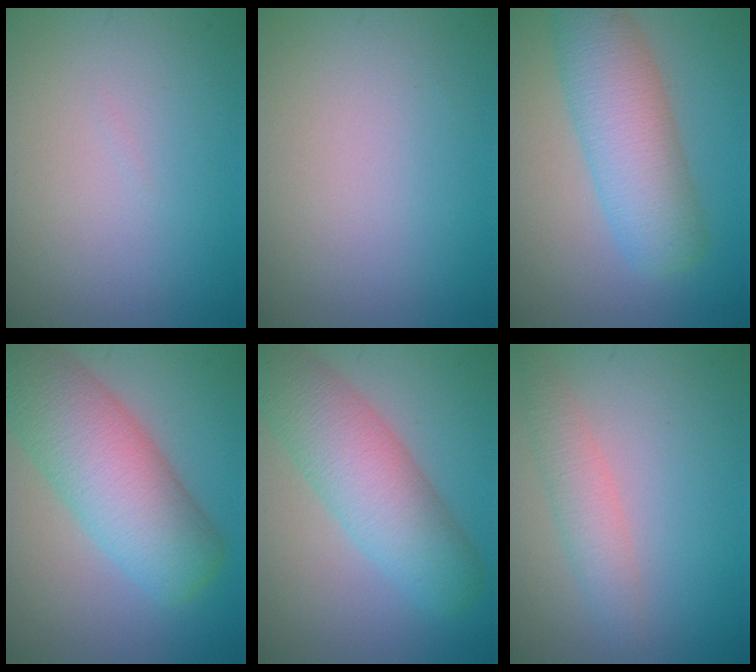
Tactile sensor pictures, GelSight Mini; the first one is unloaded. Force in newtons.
{"total": 0.0}
{"total": 7.3, "press": 7.3, "slide": 0.3}
{"total": 10.2, "press": 10.2, "slide": 0.3}
{"total": 7.6, "press": 7.6, "slide": 0.4}
{"total": 2.7, "press": 2.6, "slide": 0.2}